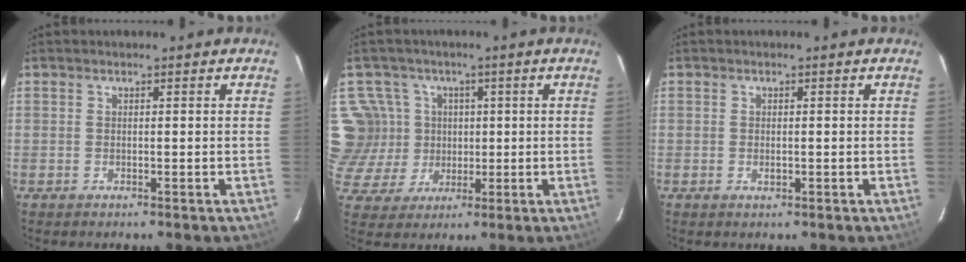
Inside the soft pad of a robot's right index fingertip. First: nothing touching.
{"total": 8.7, "force": [1.7, 8.5, 1.1], "torque": [-0.042, 0.013, 0.036]}
{"total": 1.1, "force": [-0.2, 0.7, 0.8], "torque": [-0.013, 0.001, -0.003]}